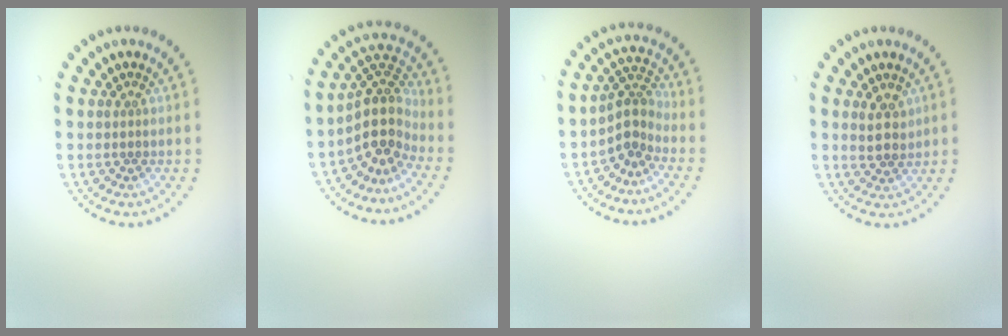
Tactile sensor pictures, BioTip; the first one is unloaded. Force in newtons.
{"total": 4.6, "press": 3.5, "slide": 3.0}
{"total": 2.9, "press": 2.0, "slide": 2.1}
{"total": 2.1, "press": 1.9, "slide": 0.9}